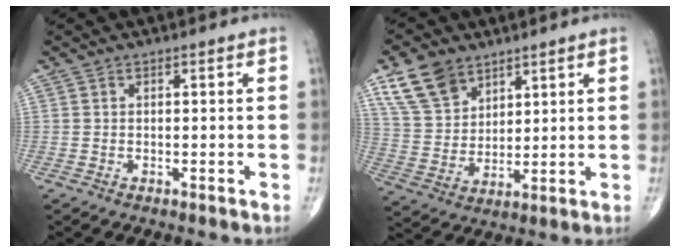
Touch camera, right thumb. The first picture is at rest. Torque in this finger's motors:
{"motor_torque": [-0.18, 2.50, 0.45, 0.37, 0.07]}